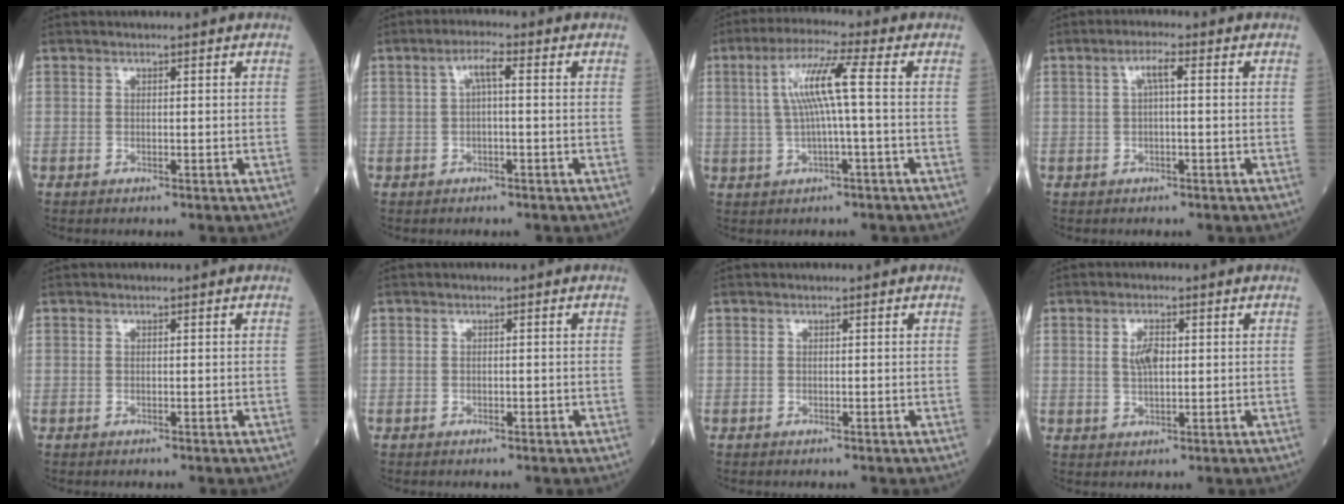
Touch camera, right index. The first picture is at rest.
{"total": 3.0, "force": [0.4, 0.5, 3.0], "torque": [-0.059, 0.010, 0.007]}
{"total": 7.9, "force": [0.8, -0.3, 7.8], "torque": [-0.154, 0.014, 0.016]}
{"total": 2.6, "force": [0.4, 0.4, 2.6], "torque": [-0.052, 0.007, 0.009]}
{"total": 0.0}
{"total": 0.8, "force": [-0.5, 0.4, 0.4], "torque": [-0.006, 0.002, -0.006]}
{"total": 0.0}
{"total": 3.2, "force": [0.5, 1.3, 2.9], "torque": [-0.056, 0.005, 0.012]}